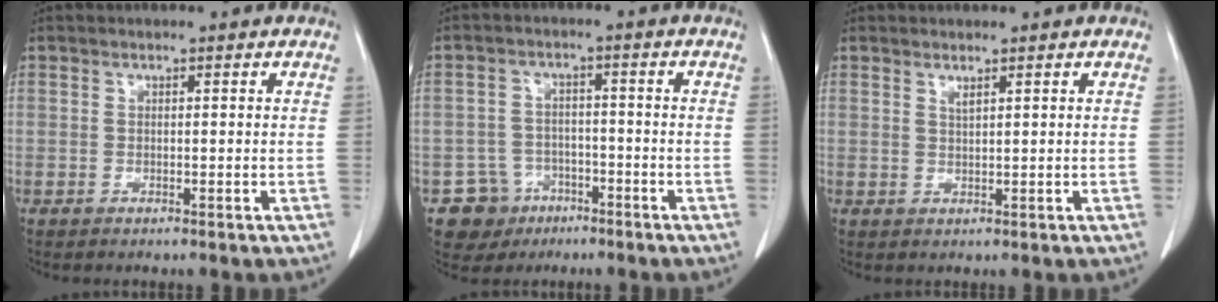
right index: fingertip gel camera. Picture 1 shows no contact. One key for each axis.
{"total": 6.4, "fx": -3.4, "fy": 5.4, "fz": 0.4, "tx": -0.006, "ty": 0.011, "tz": -0.048}
{"total": 0.9, "fx": 0.7, "fy": 0.0, "fz": 0.6, "tx": -0.013, "ty": -0.004, "tz": 0.015}